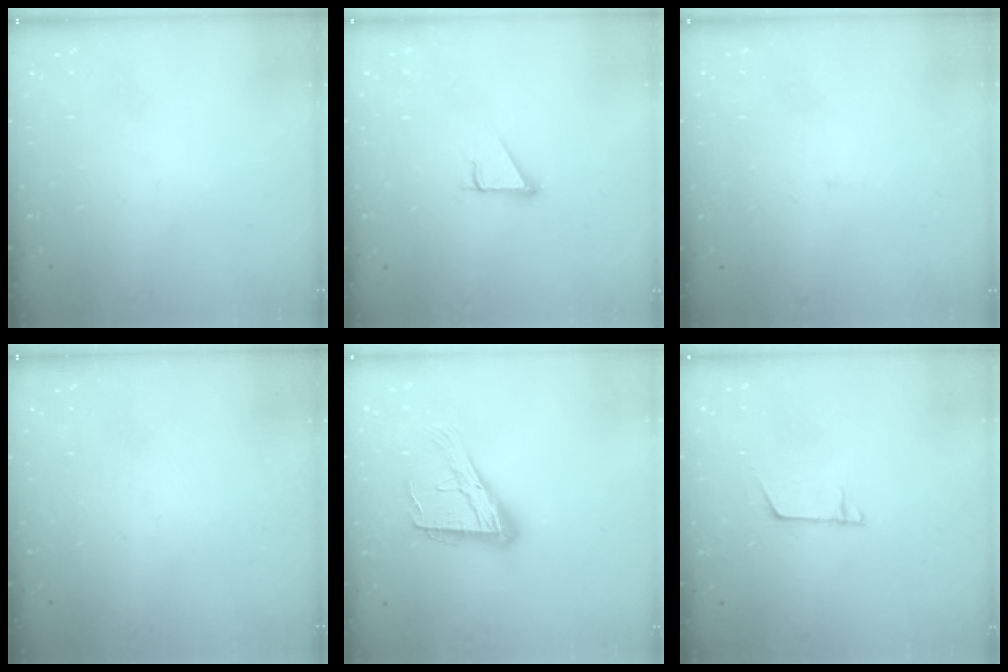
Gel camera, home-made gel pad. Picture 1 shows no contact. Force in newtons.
{"total": 2.7, "press": 2.7, "slide": 0.0}
{"total": 3.0, "press": 3.0, "slide": 0.2}
{"total": 0.0}
{"total": 16.9, "press": 16.8, "slide": 1.8}
{"total": 5.0, "press": 5.0, "slide": 0.4}